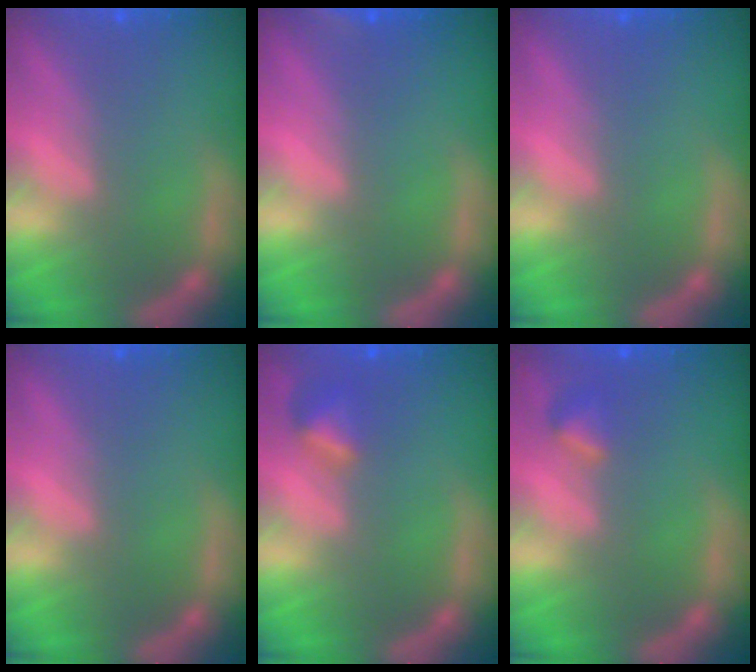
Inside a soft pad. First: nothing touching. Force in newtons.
{"total": 1.4}
{"total": 0.0}
{"total": 0.0}
{"total": 1.9}
{"total": 1.4}